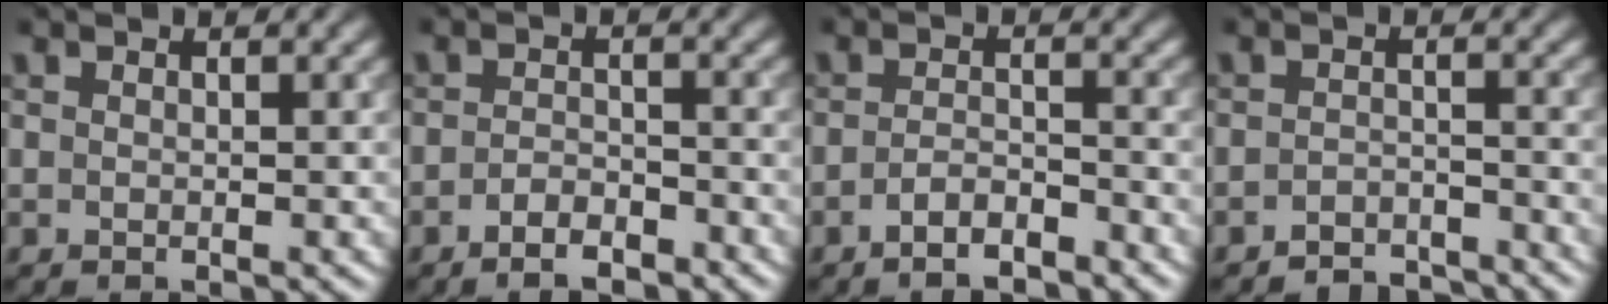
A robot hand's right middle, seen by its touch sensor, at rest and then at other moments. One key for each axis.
{"total": 2.7, "fx": -2.0, "fy": 1.0, "fz": 1.5, "tx": -0.024, "ty": 0.003, "tz": -0.036}
{"total": 2.7, "fx": -2.1, "fy": 0.7, "fz": 1.6, "tx": -0.028, "ty": 0.004, "tz": -0.040}
{"total": 3.6, "fx": -3.5, "fy": 0.8, "fz": 0.5, "tx": -0.004, "ty": 0.003, "tz": -0.057}